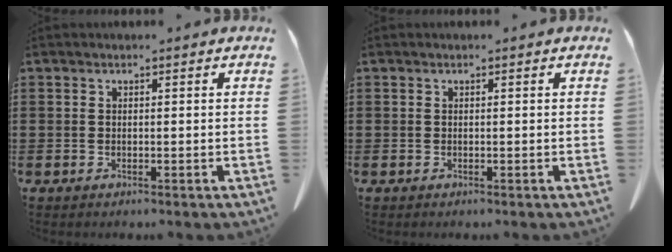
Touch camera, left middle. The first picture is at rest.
{"total": 0.0}